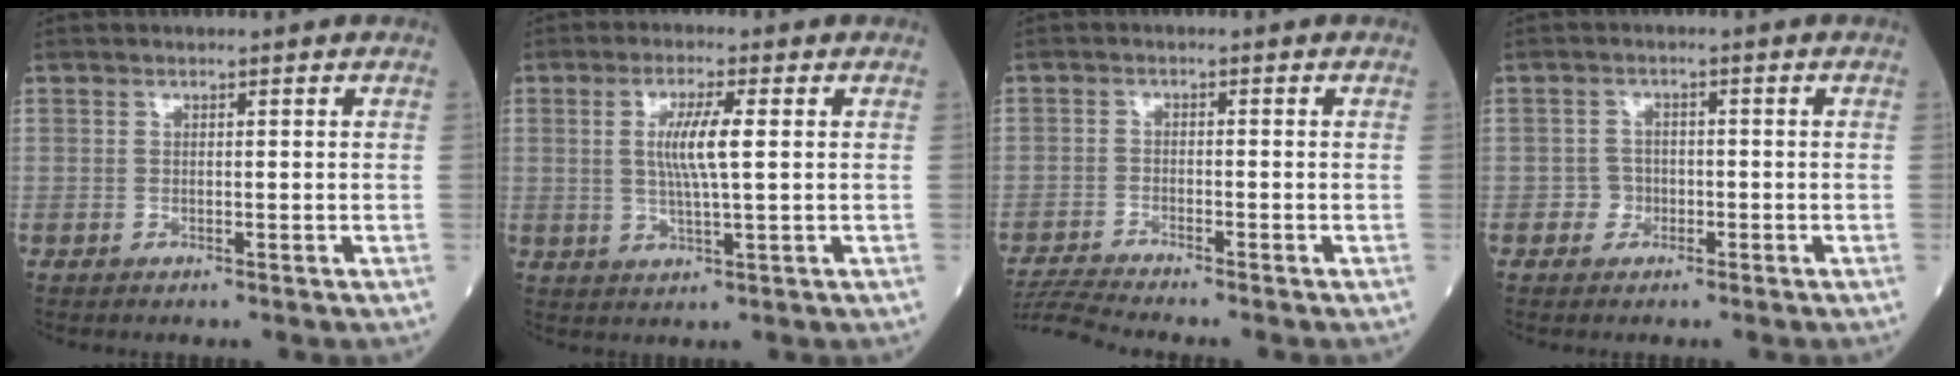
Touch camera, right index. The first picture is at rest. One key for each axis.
{"total": 5.9, "fx": 0.9, "fy": 0.2, "fz": 5.8, "tx": -0.112, "ty": -0.001, "tz": 0.017}
{"total": 5.0, "fx": -4.8, "fy": -1.3, "fz": 0.5, "tx": -0.013, "ty": -0.018, "tz": -0.092}
{"total": 2.0, "fx": -0.9, "fy": 1.8, "fz": 0.1, "tx": 0.007, "ty": 0.012, "tz": -0.019}